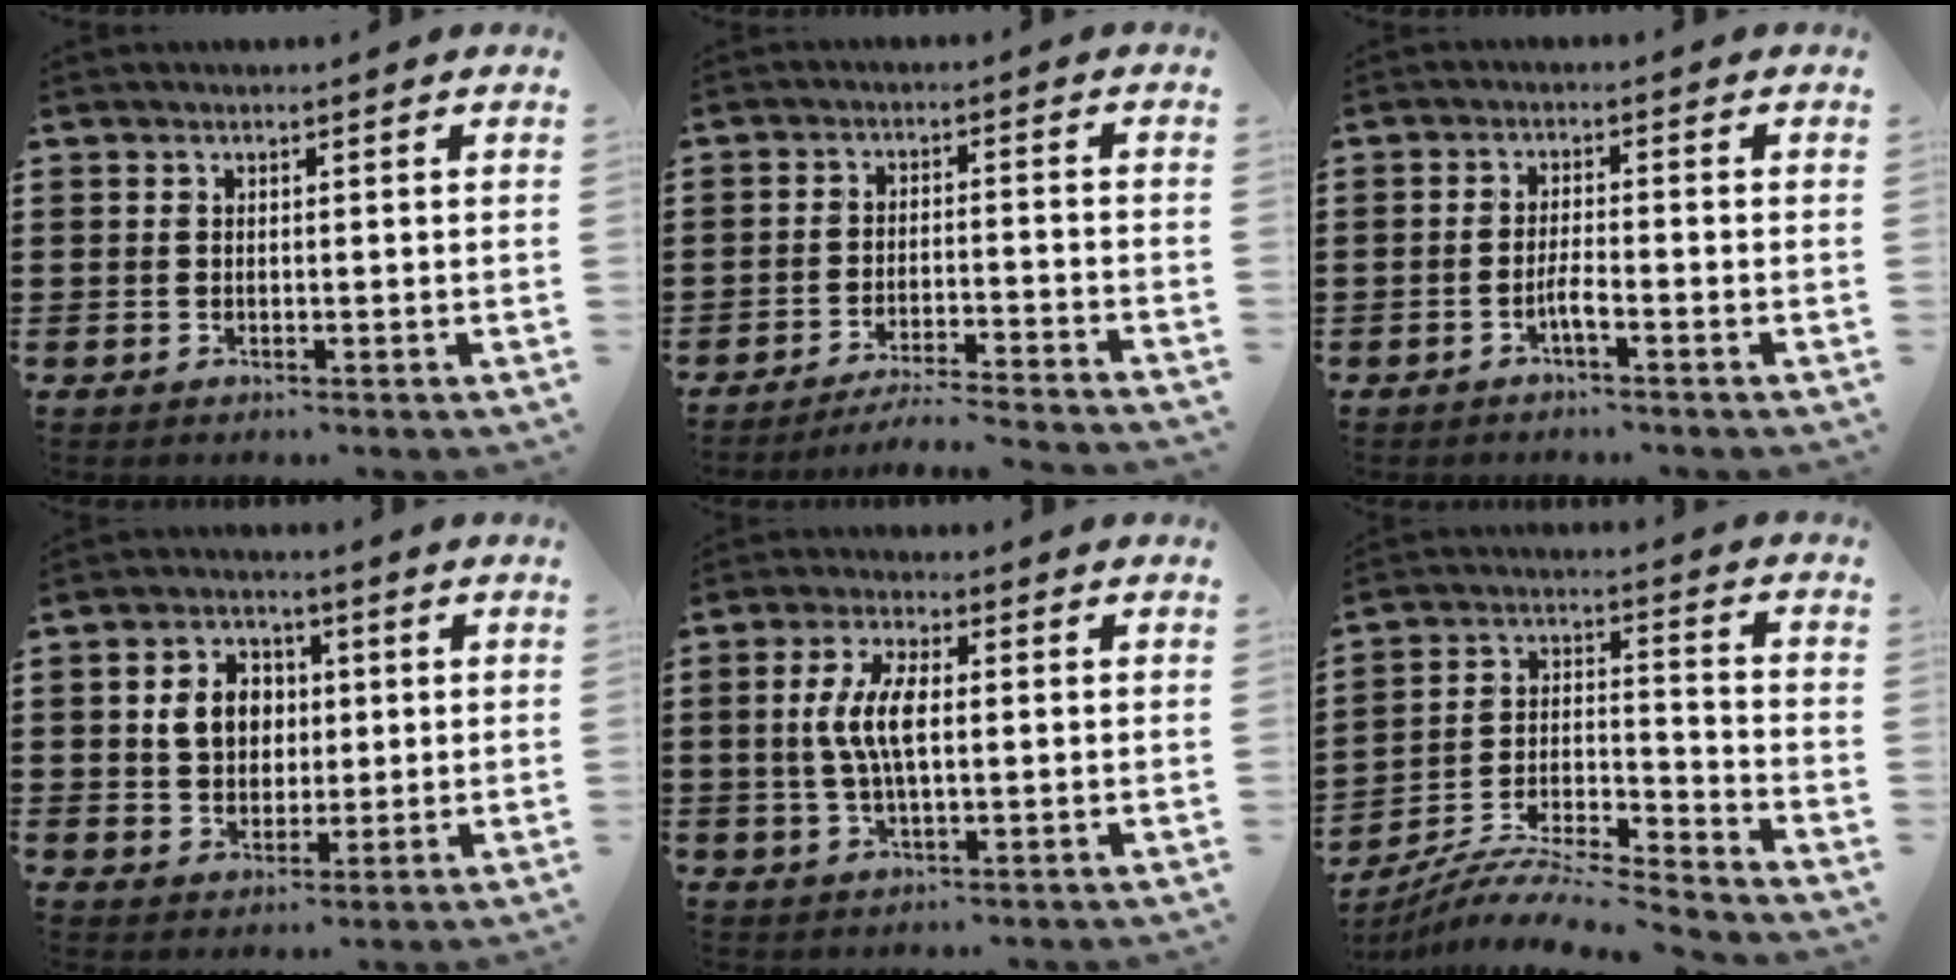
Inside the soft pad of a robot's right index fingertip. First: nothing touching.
{"total": 4.6, "force": [-4.4, -0.6, 1.2], "torque": [-0.030, -0.012, -0.091]}
{"total": 2.5, "force": [-1.5, 0.2, 2.0], "torque": [-0.043, -0.002, -0.029]}
{"total": 6.4, "force": [0.9, 5.3, 3.5], "torque": [-0.085, 0.013, 0.009]}
{"total": 7.1, "force": [0.4, 2.6, 6.6], "torque": [-0.146, 0.001, -0.002]}
{"total": 8.2, "force": [-7.8, 0.1, 2.2], "torque": [-0.040, -0.002, -0.159]}